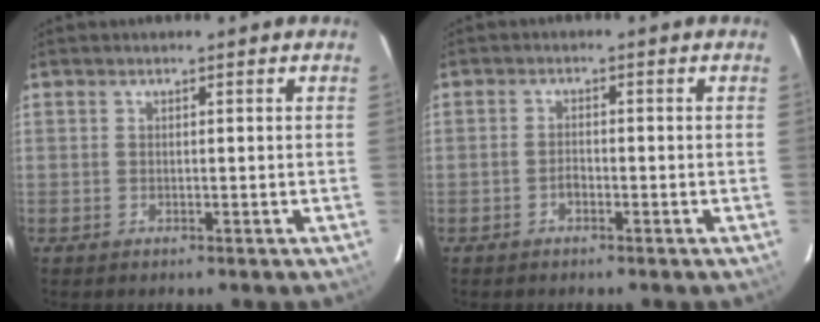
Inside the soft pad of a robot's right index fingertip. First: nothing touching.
{"total": 1.5, "force": [-0.9, 0.9, 0.8], "torque": [-0.015, 0.004, -0.016]}